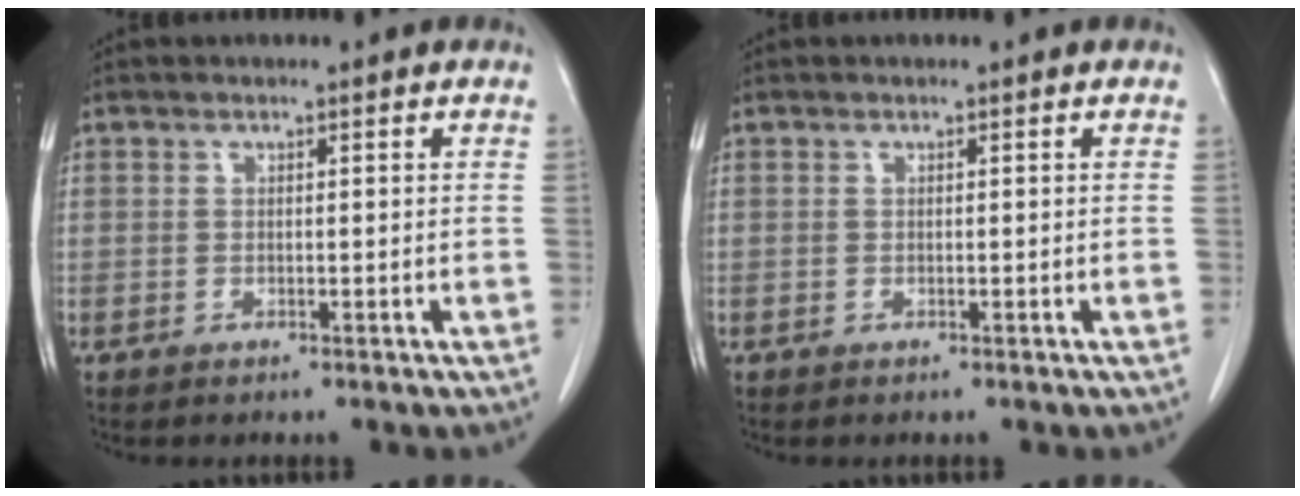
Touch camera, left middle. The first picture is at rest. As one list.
[{"total": 0.0}]